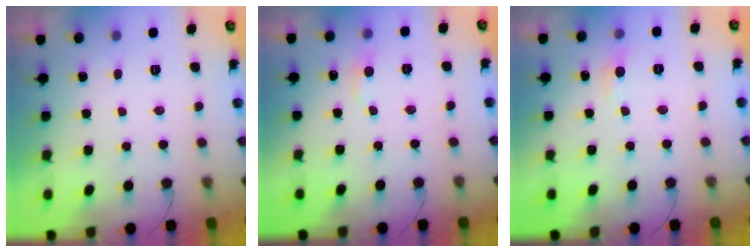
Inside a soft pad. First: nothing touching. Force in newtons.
{"total": 4.8, "press": 4.8, "slide": 0.6}
{"total": 6.2, "press": 6.1, "slide": 0.9}